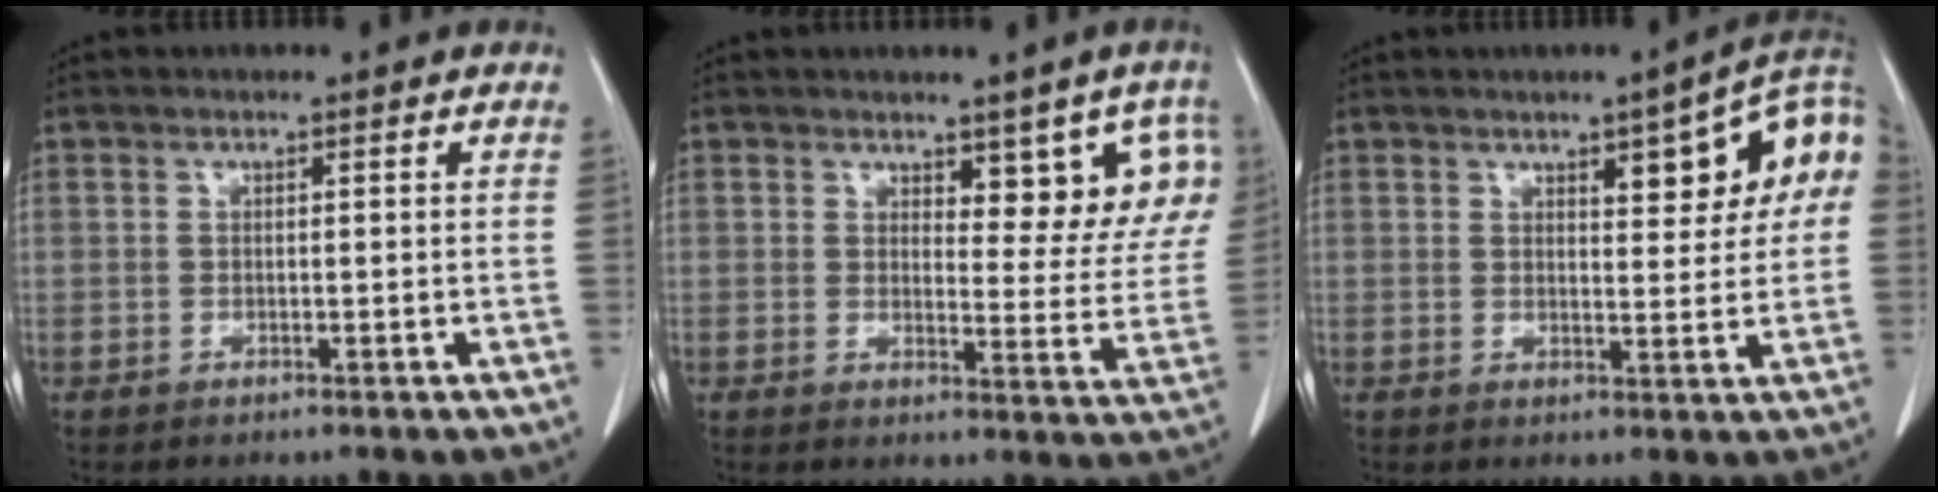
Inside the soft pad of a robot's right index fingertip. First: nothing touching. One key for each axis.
{"total": 8.5, "fx": 4.8, "fy": 3.8, "fz": 6.0, "tx": -0.044, "ty": -0.006, "tz": 0.057}
{"total": 10.4, "fx": 3.2, "fy": 2.6, "fz": 9.6, "tx": -0.122, "ty": 0.025, "tz": 0.039}